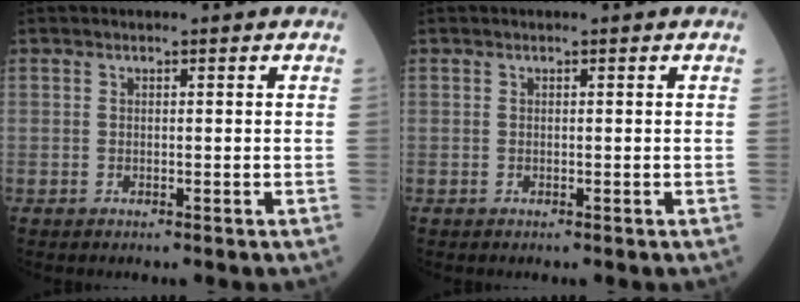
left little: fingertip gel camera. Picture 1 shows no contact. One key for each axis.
{"total": 0.0}